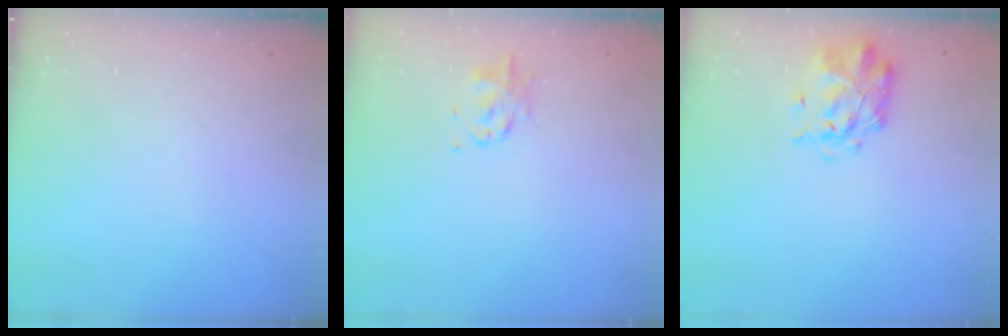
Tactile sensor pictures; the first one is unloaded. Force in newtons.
{"total": 2.9, "press": 2.8, "slide": 0.4}
{"total": 2.9, "press": 2.8, "slide": 0.8}